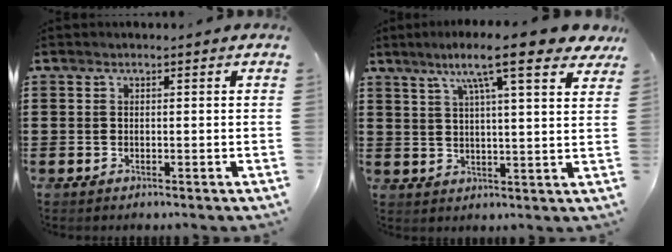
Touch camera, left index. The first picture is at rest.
{"total": 10.3, "force": [7.1, 1.2, 7.4], "torque": [-0.142, -0.018, 0.113]}